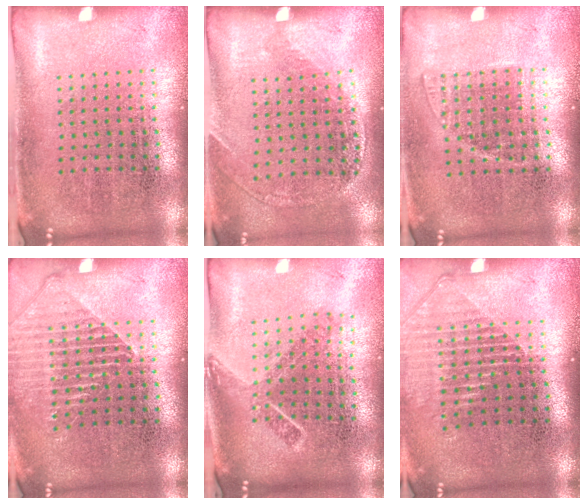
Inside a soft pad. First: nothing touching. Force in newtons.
{"total": 1.2, "press": 1.1, "slide": 0.4}
{"total": 1.1, "press": 0.9, "slide": 0.5}
{"total": 1.3, "press": 1.3, "slide": 0.4}
{"total": 1.8, "press": 1.3, "slide": 1.2}
{"total": 1.3, "press": 1.2, "slide": 0.5}